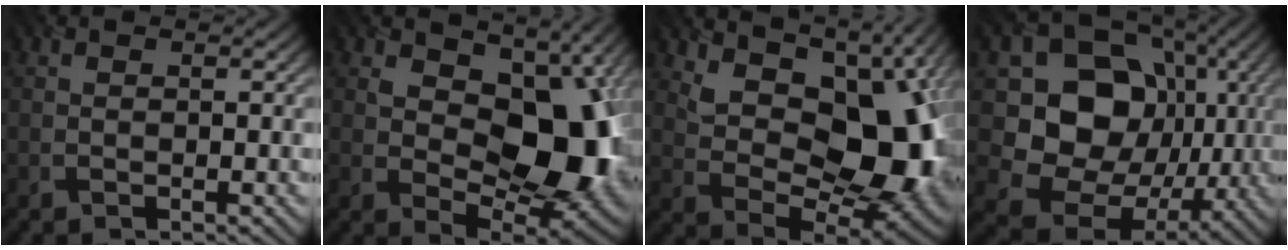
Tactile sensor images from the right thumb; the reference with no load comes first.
{"total": 15.2, "force": [2.0, 9.8, 11.5], "torque": [-0.152, -0.006, 0.038]}
{"total": 14.6, "force": [3.4, 9.0, 10.9], "torque": [-0.158, -0.017, 0.073]}
{"total": 16.3, "force": [0.8, 13.6, 8.8], "torque": [-0.180, -0.028, 0.011]}